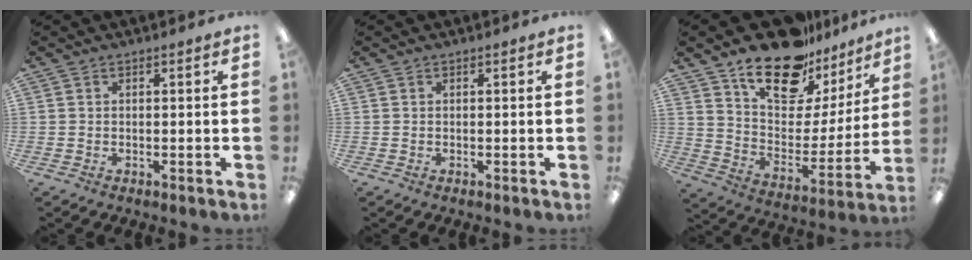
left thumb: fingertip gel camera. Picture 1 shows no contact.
{"total": 0.0}
{"total": 20.2, "force": [15.4, 9.4, 9.1], "torque": [-0.152, -0.104, 0.271]}